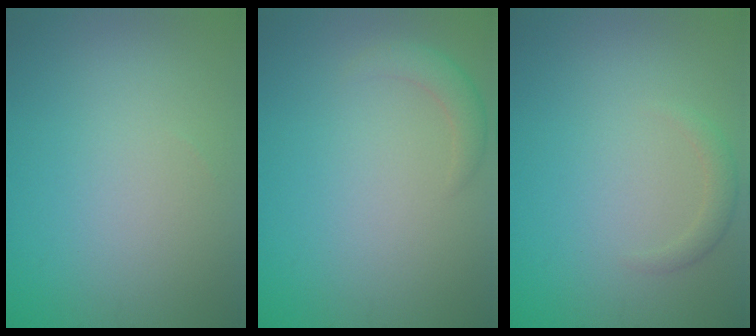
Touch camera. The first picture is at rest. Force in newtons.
{"total": 1.8, "press": 1.8, "slide": 0.1}
{"total": 1.4, "press": 1.4, "slide": 0.1}